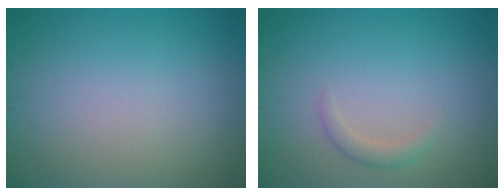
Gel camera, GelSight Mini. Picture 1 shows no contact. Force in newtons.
{"total": 1.3, "press": 1.3, "slide": 0.1}